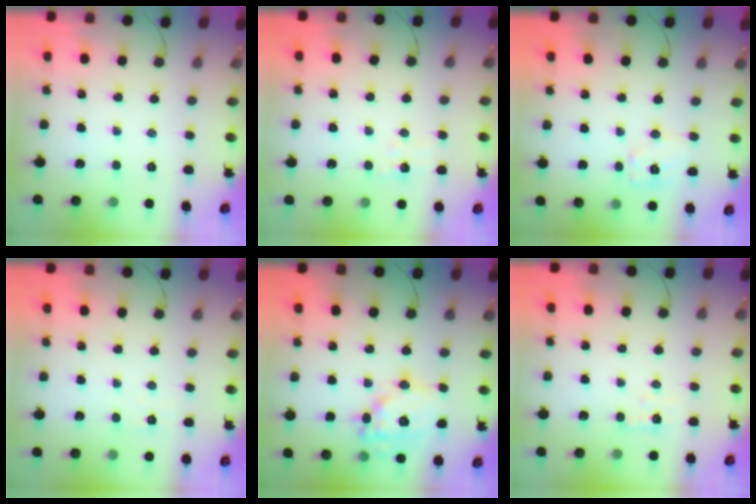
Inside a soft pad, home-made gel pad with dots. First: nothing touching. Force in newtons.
{"total": 3.0, "press": 2.9, "slide": 0.7}
{"total": 6.8, "press": 6.7, "slide": 0.6}
{"total": 2.6, "press": 2.6, "slide": 0.5}
{"total": 14.6, "press": 14.5, "slide": 1.9}
{"total": 2.9, "press": 2.8, "slide": 1.0}